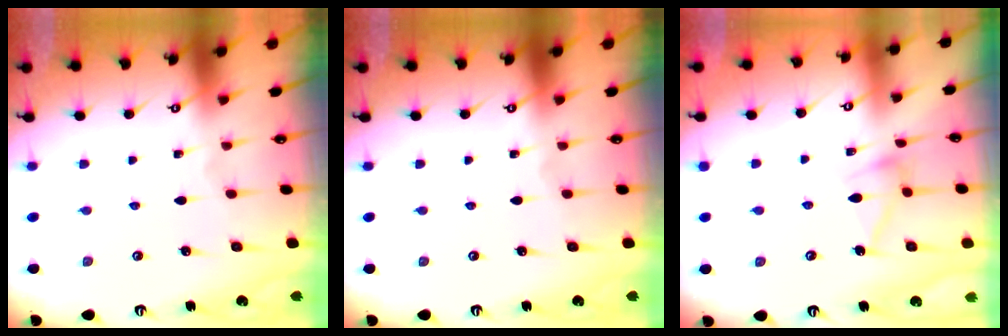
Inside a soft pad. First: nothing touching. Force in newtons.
{"total": 0.0}
{"total": 11.7, "press": 11.7, "slide": 0.3}